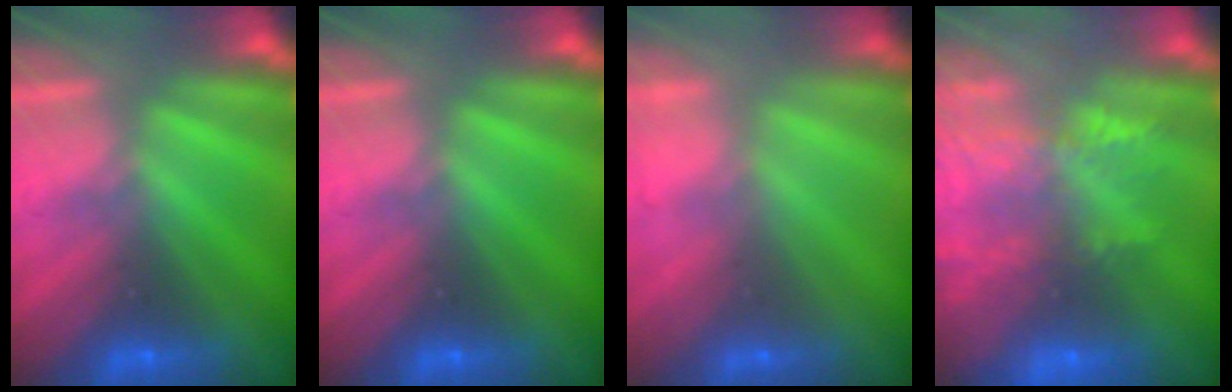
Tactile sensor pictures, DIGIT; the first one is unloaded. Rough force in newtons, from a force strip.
{"total": 0.0}
{"total": 2.1}
{"total": 5.7}